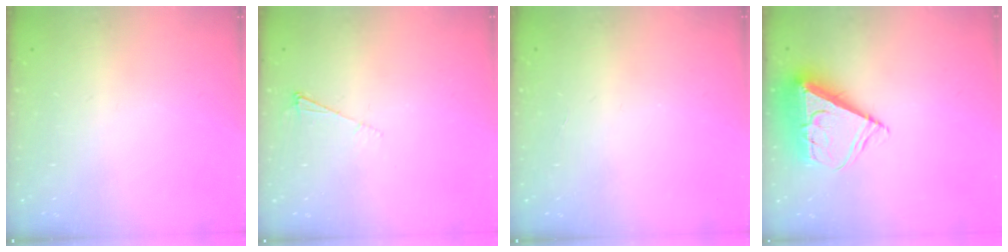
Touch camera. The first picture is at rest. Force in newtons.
{"total": 4.3, "press": 4.2, "slide": 0.6}
{"total": 0.0}
{"total": 10.5, "press": 10.4, "slide": 0.5}